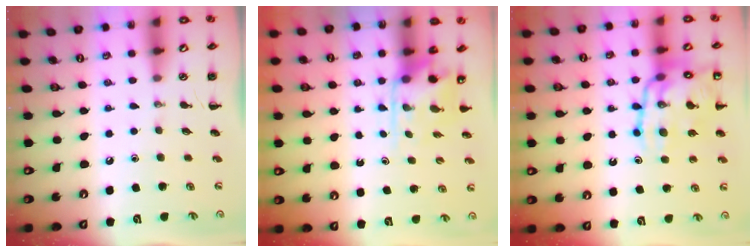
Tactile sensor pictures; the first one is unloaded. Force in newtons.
{"total": 4.6, "press": 4.5, "slide": 0.4}
{"total": 17.5, "press": 17.3, "slide": 2.6}